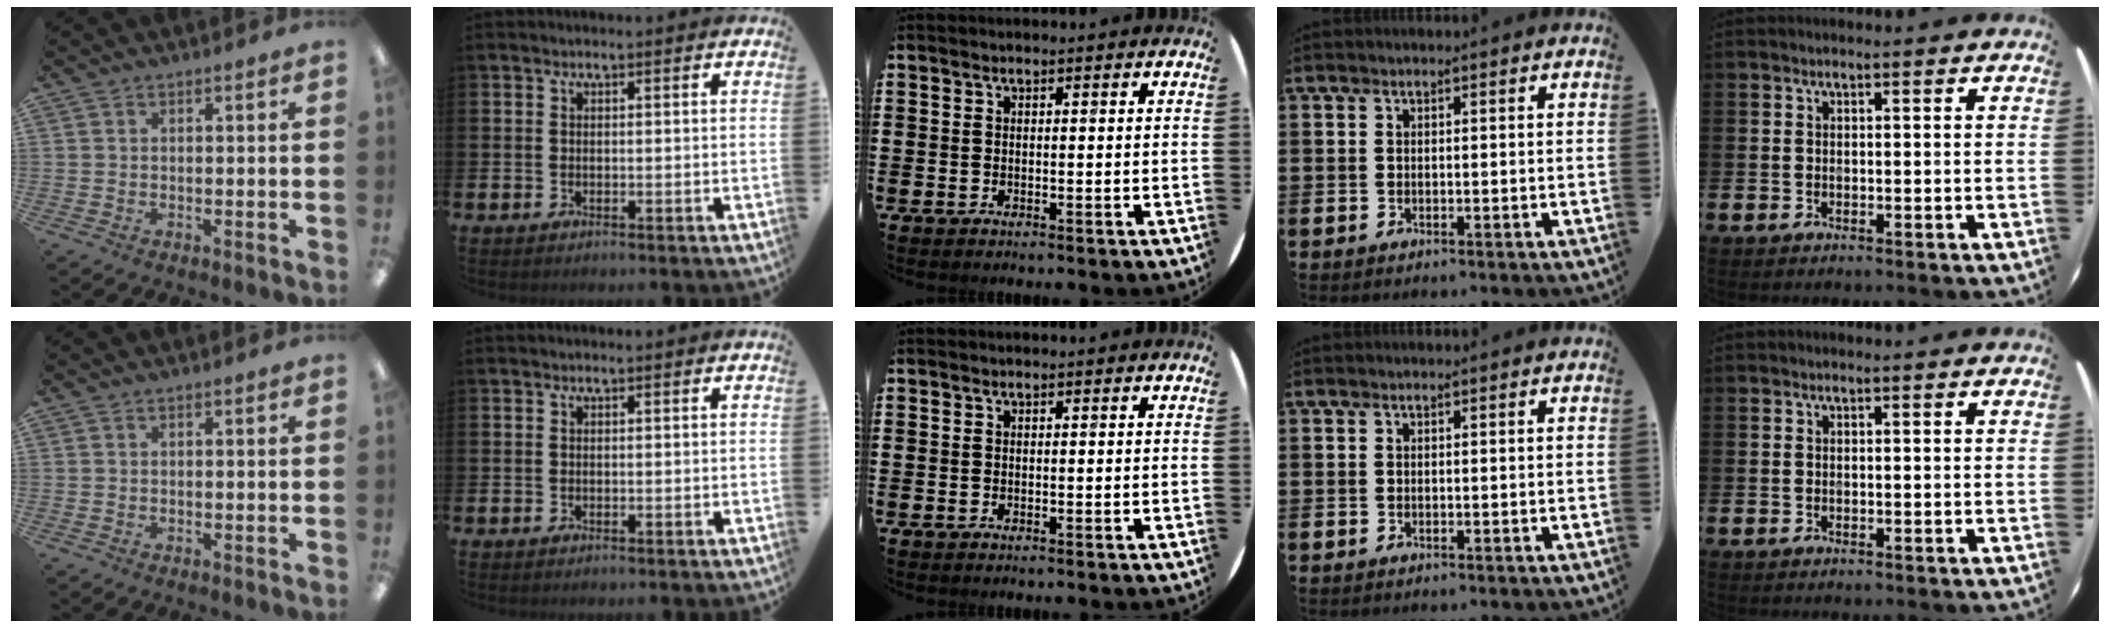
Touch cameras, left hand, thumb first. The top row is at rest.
{}